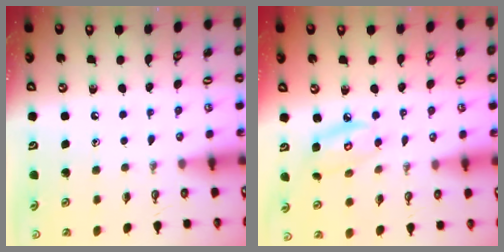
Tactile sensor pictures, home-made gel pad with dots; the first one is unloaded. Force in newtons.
{"total": 6.5, "press": 6.5, "slide": 0.3}